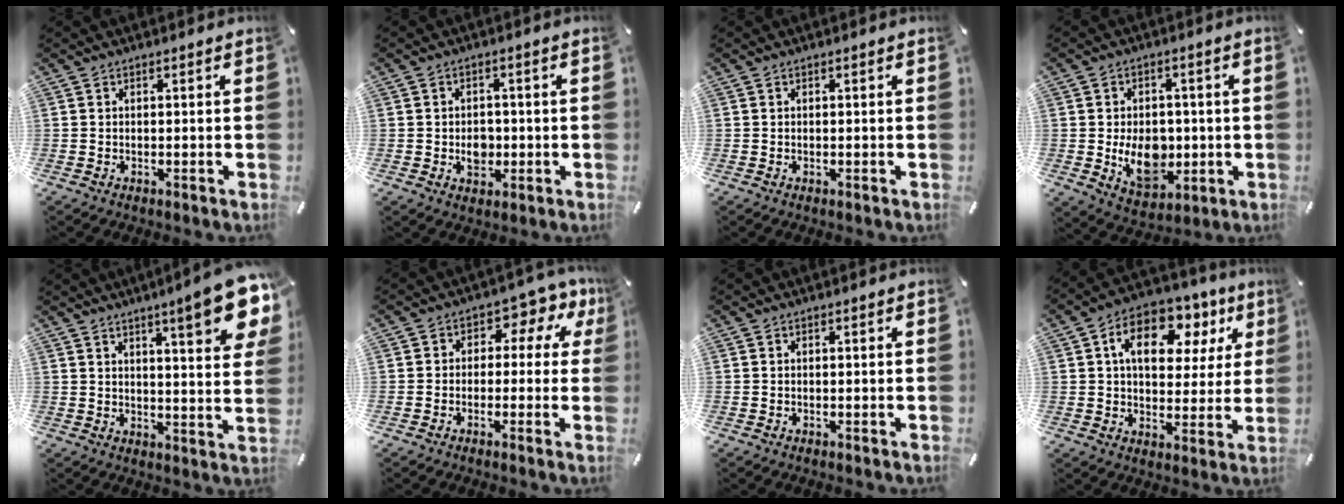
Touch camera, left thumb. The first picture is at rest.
{"total": 4.4, "force": [-0.8, 3.7, 2.4], "torque": [-0.029, -0.004, -0.014]}
{"total": 0.0}
{"total": 10.9, "force": [-1.5, 8.1, 7.2], "torque": [-0.118, 0.002, -0.019]}
{"total": 13.2, "force": [7.8, 2.3, 10.5], "torque": [-0.147, -0.043, 0.123]}
{"total": 7.0, "force": [0.6, 5.0, 4.9], "torque": [-0.065, 0.001, 0.006]}
{"total": 0.0}
{"total": 13.8, "force": [5.7, 9.3, 8.4], "torque": [-0.128, -0.016, 0.097]}